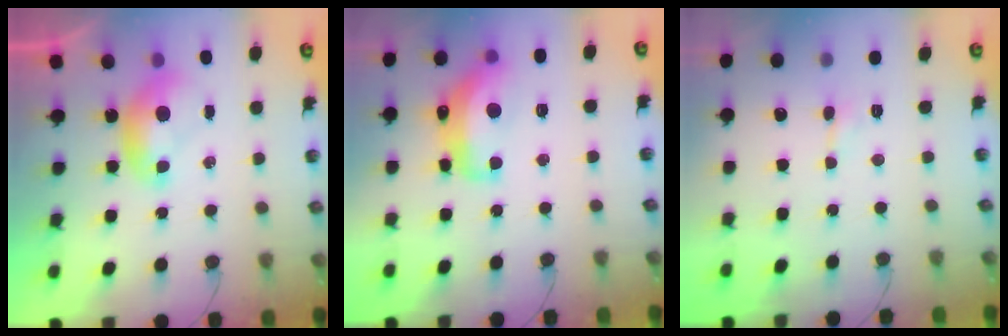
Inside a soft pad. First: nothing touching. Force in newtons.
{"total": 8.4, "press": 8.4, "slide": 0.8}
{"total": 1.3, "press": 1.2, "slide": 0.3}